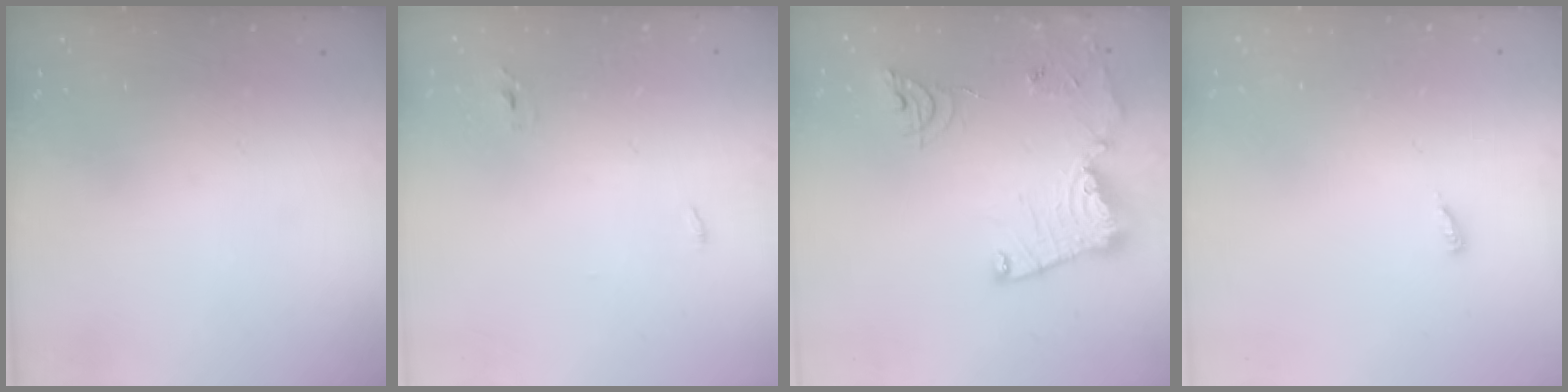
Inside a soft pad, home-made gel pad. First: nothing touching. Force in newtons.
{"total": 2.7, "press": 2.6, "slide": 0.8}
{"total": 15.7, "press": 15.6, "slide": 1.7}
{"total": 2.9, "press": 2.9, "slide": 0.2}